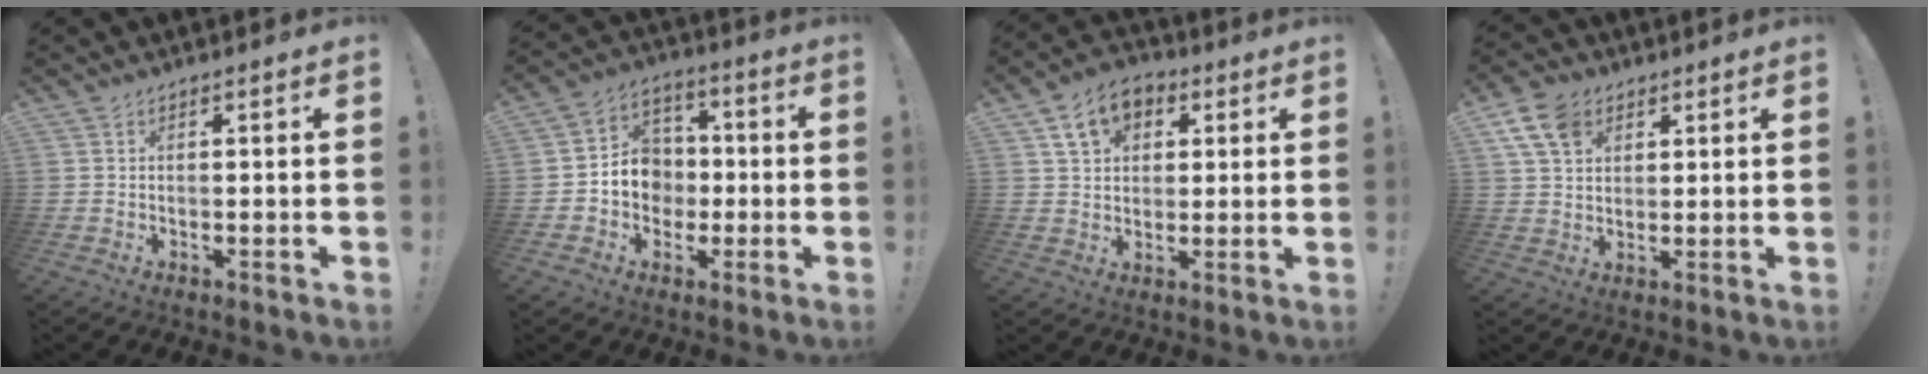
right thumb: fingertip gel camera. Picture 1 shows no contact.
{"total": 10.1, "force": [-1.9, 9.2, 3.8], "torque": [-0.052, 0.013, -0.030]}
{"total": 10.1, "force": [4.6, 7.5, 4.9], "torque": [-0.073, -0.007, 0.088]}
{"total": 9.7, "force": [4.8, 6.7, 5.0], "torque": [-0.090, -0.008, 0.094]}